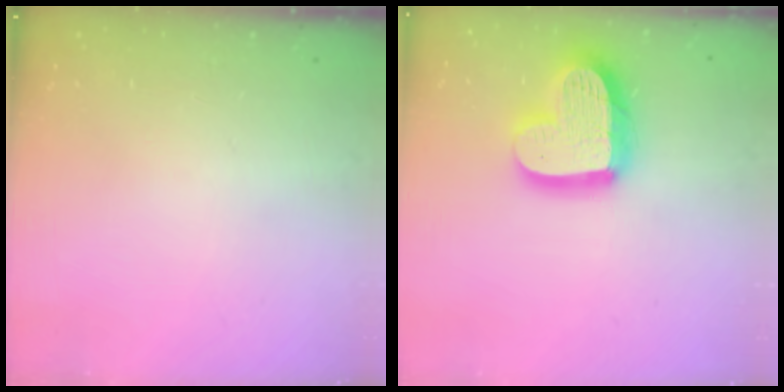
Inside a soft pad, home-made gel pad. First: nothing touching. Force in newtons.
{"total": 19.1, "press": 19.0, "slide": 2.0}